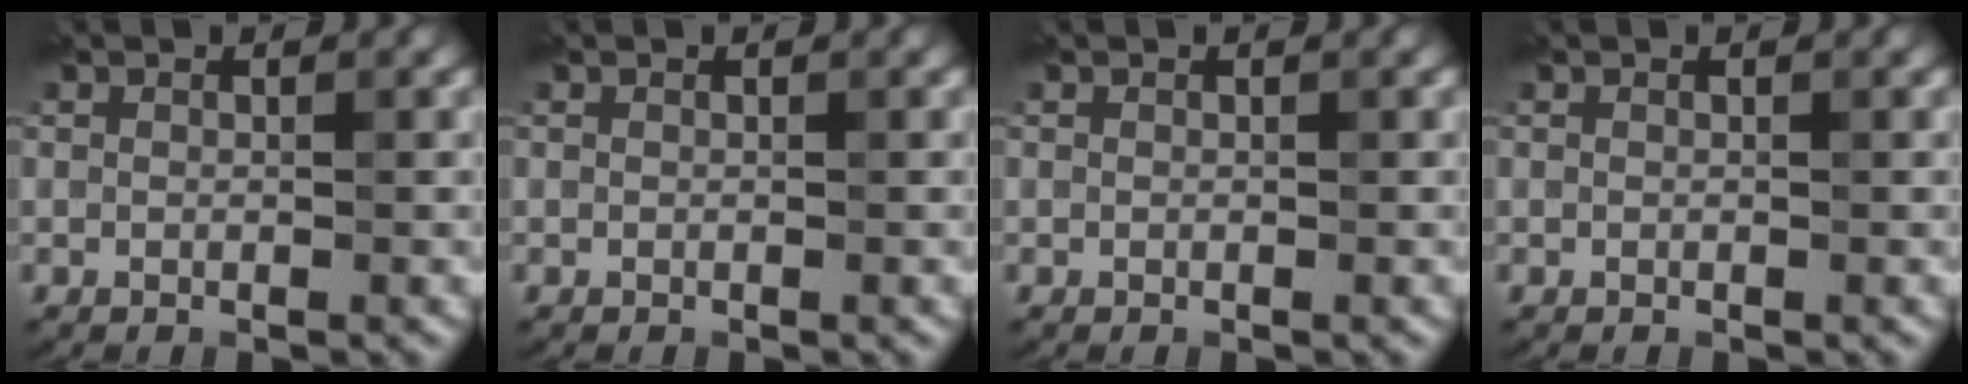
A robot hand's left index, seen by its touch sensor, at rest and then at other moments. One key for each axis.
{"total": 0.0}
{"total": 0.0}
{"total": 0.0}